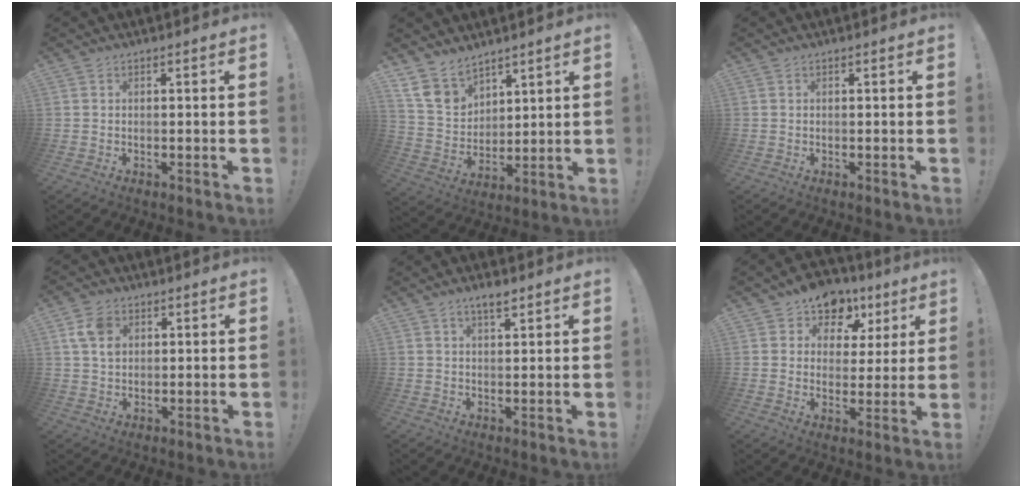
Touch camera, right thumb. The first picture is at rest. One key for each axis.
{"total": 12.5, "fx": 9.5, "fy": 7.3, "fz": 3.9, "tx": -0.083, "ty": -0.059, "tz": 0.189}
{"total": 0.0}
{"total": 7.2, "fx": 2.5, "fy": 5.4, "fz": 4.0, "tx": -0.073, "ty": 0.002, "tz": 0.048}
{"total": 3.9, "fx": 2.7, "fy": 1.1, "fz": 2.5, "tx": -0.030, "ty": -0.015, "tz": 0.043}
{"total": 10.4, "fx": 6.6, "fy": 7.2, "fz": 3.4, "tx": -0.045, "ty": -0.043, "tz": 0.122}